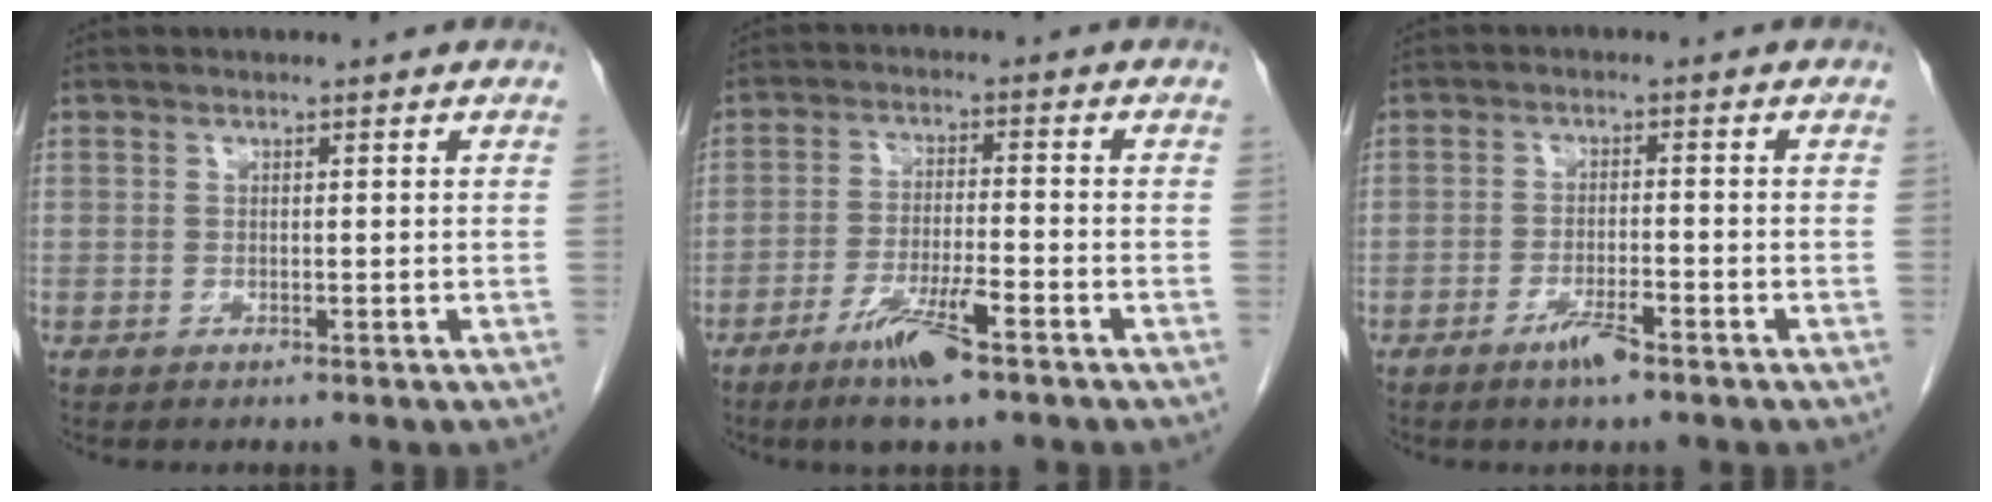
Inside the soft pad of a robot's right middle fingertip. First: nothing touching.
{"total": 7.6, "force": [-4.9, 0.6, 5.8], "torque": [-0.117, -0.015, -0.086]}
{"total": 3.7, "force": [-2.5, 0.4, 2.7], "torque": [-0.055, -0.005, -0.044]}